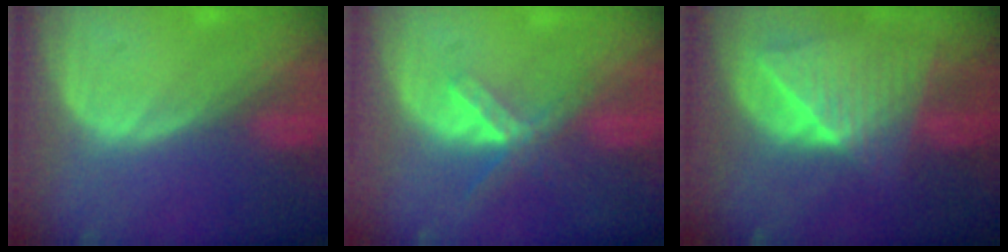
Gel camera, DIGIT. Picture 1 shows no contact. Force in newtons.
{"total": 5.5, "press": 4.9, "slide": 2.6}
{"total": 9.2, "press": 8.3, "slide": 4.0}